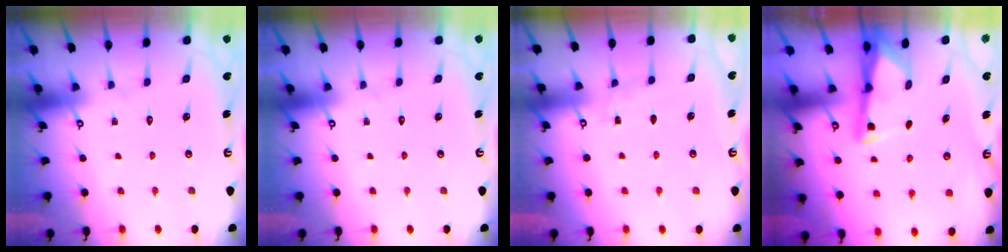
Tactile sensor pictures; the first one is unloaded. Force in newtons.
{"total": 0.0}
{"total": 2.8, "press": 2.7, "slide": 0.4}
{"total": 3.0, "press": 2.9, "slide": 0.4}